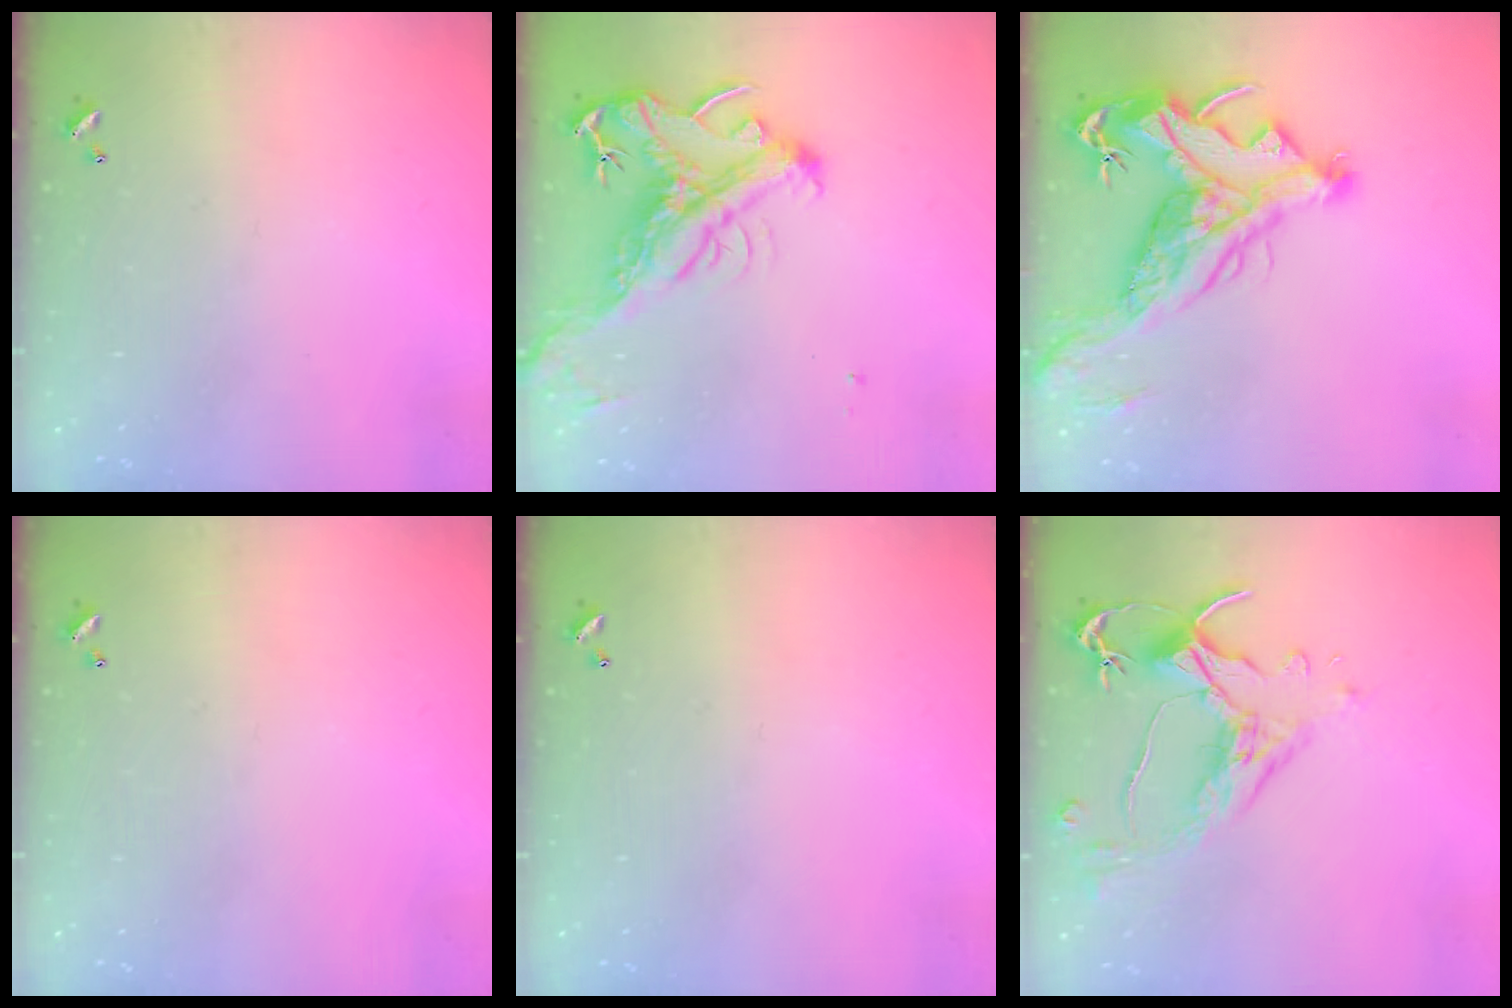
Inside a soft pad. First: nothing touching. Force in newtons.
{"total": 2.6, "press": 2.2, "slide": 1.4}
{"total": 7.3, "press": 7.0, "slide": 1.9}
{"total": 0.0}
{"total": 0.0}
{"total": 2.5, "press": 2.1, "slide": 1.2}